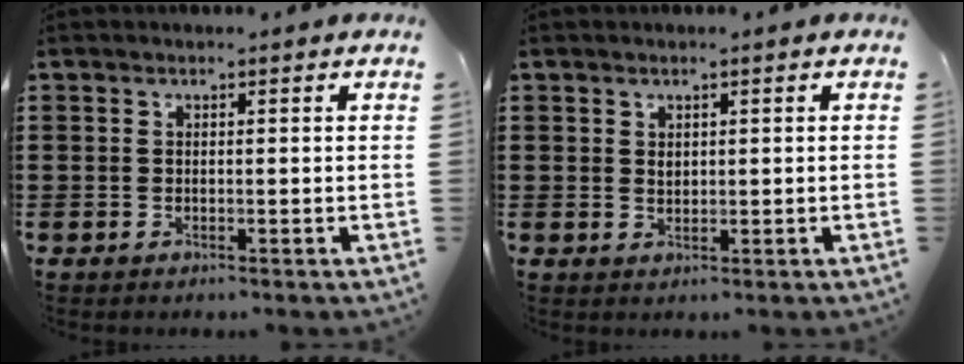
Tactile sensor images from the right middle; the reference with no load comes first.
{"total": 1.3, "force": [0.7, 0.9, 0.6], "torque": [-0.006, 0.000, 0.010]}